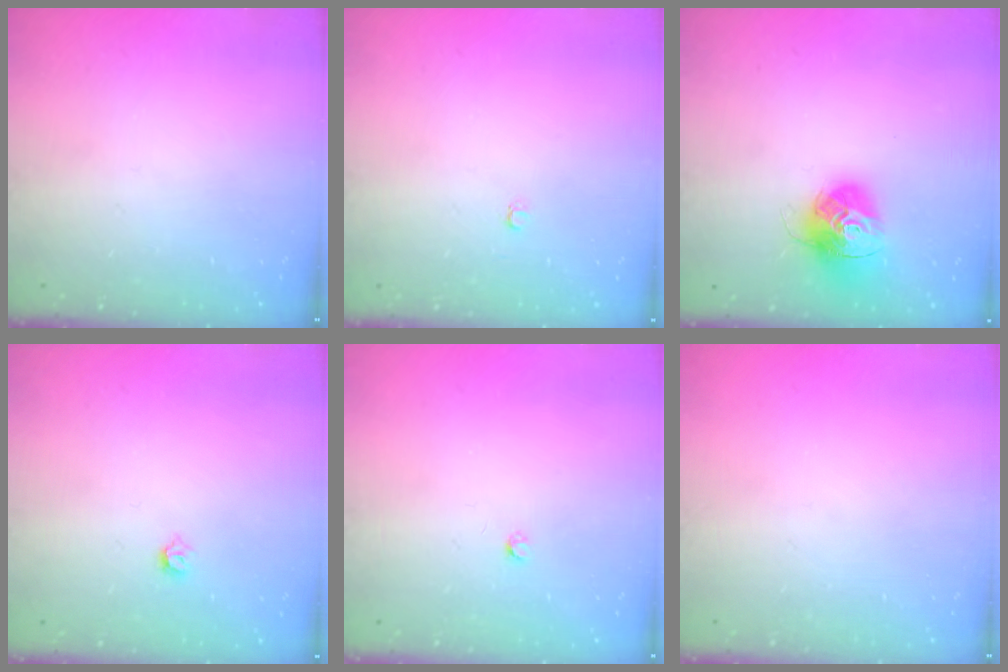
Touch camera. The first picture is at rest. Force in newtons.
{"total": 2.6, "press": 2.6, "slide": 0.3}
{"total": 14.5, "press": 14.4, "slide": 1.4}
{"total": 3.1, "press": 3.0, "slide": 0.8}
{"total": 2.5, "press": 2.5, "slide": 0.4}
{"total": 0.0}